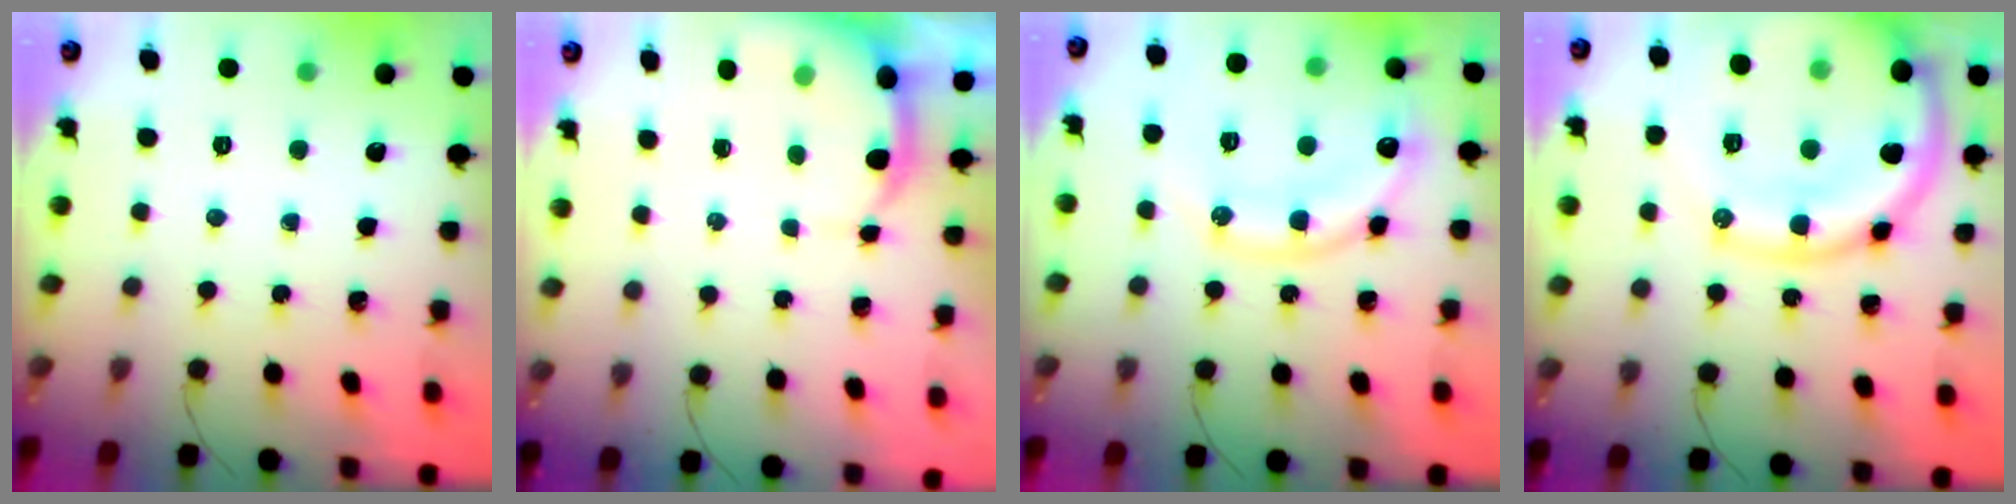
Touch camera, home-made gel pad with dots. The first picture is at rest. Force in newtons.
{"total": 4.8, "press": 4.8, "slide": 0.7}
{"total": 15.9, "press": 15.8, "slide": 2.0}
{"total": 21.7, "press": 21.7, "slide": 1.4}